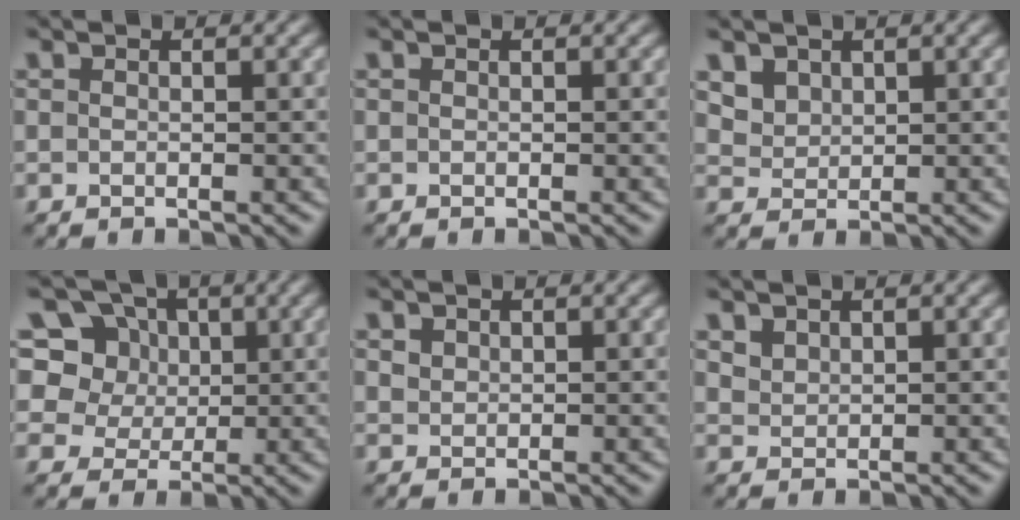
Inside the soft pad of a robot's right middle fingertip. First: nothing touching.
{"total": 0.0}
{"total": 3.1, "force": [1.9, 2.1, 1.2], "torque": [-0.039, -0.003, 0.052]}
{"total": 8.6, "force": [4.4, 6.5, 3.6], "torque": [-0.064, 0.014, 0.059]}
{"total": 0.8, "force": [0.5, 0.6, 0.2], "torque": [-0.005, -0.002, 0.012]}
{"total": 1.2, "force": [1.0, 0.7, 0.3], "torque": [-0.009, -0.002, 0.022]}